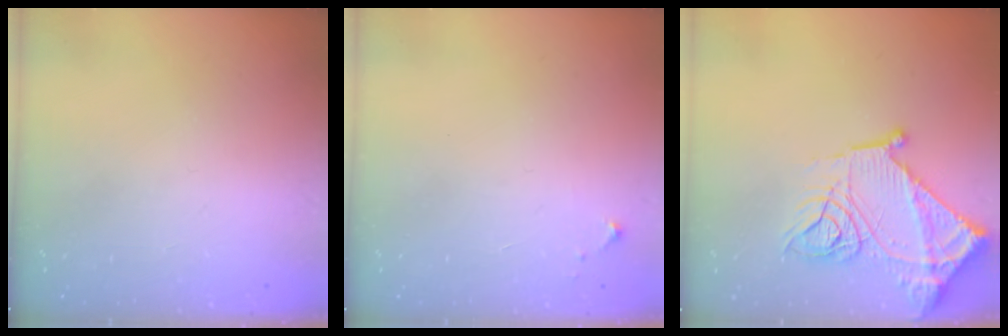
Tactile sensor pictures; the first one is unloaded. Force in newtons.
{"total": 4.3, "press": 4.3, "slide": 0.7}
{"total": 18.7, "press": 18.6, "slide": 1.7}